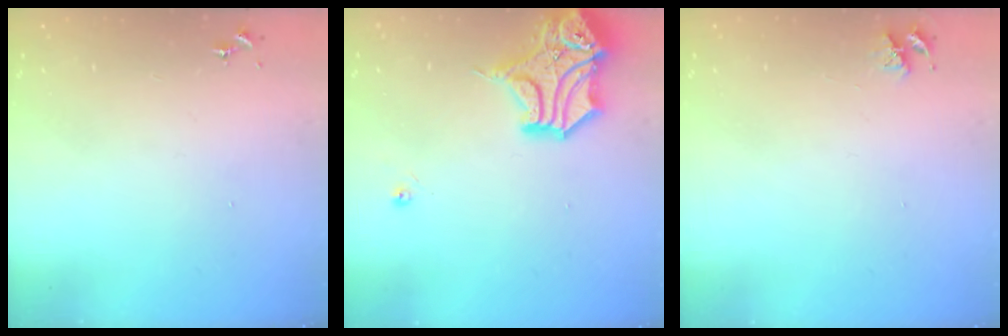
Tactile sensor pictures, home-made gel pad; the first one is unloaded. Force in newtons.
{"total": 16.0, "press": 15.9, "slide": 2.2}
{"total": 3.6, "press": 3.6, "slide": 0.5}